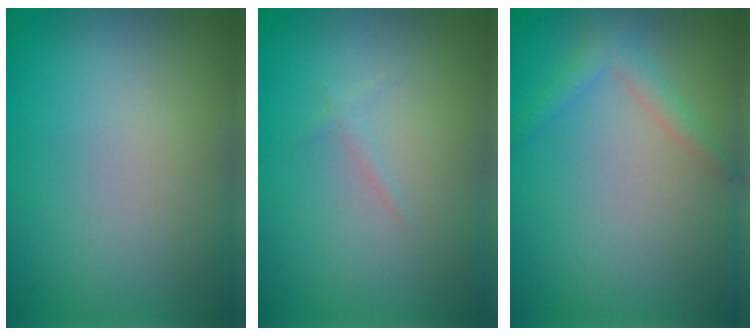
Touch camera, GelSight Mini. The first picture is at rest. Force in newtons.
{"total": 0.6, "press": 0.6, "slide": 0.1}
{"total": 1.8, "press": 1.8, "slide": 0.1}